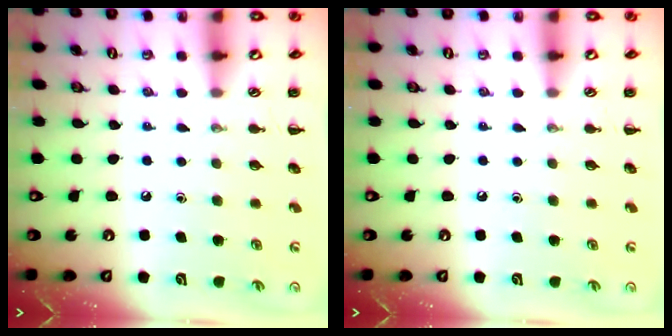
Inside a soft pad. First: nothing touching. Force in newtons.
{"total": 0.0}